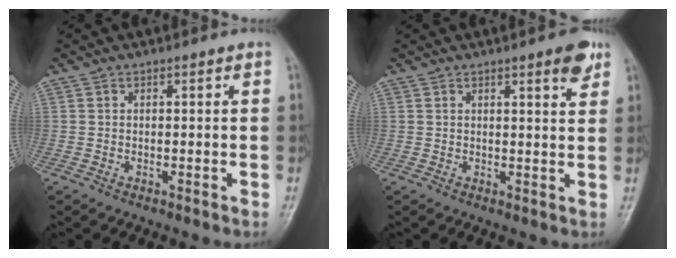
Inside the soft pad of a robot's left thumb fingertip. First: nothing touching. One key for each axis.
{"total": 4.0, "fx": 2.5, "fy": 0.9, "fz": 3.1, "tx": -0.034, "ty": -0.012, "tz": 0.028}